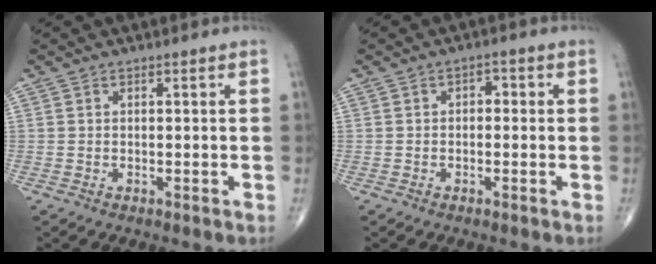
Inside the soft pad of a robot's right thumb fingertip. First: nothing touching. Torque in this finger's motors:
{"motor_torque": [-0.04, 0.07, -0.26, -0.28, 0.02]}